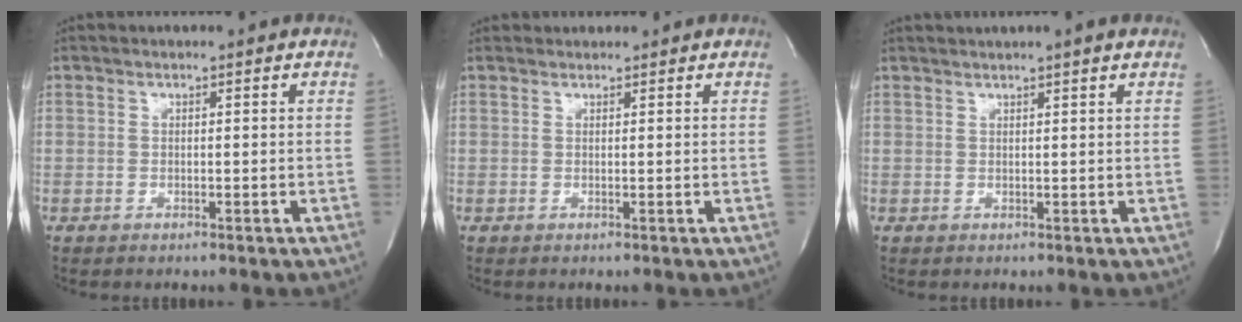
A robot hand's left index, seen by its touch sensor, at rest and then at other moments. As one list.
[{"total": 1.2, "force": [1.1, 0.3, -0.2], "torque": [-0.005, 0.014, 0.021]}, {"total": 4.4, "force": [3.7, -0.5, 2.3], "torque": [-0.035, 0.027, 0.052]}]